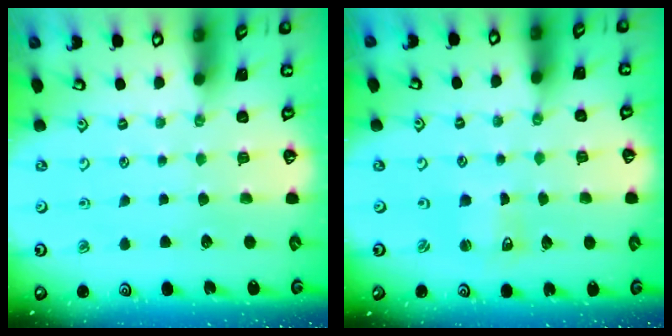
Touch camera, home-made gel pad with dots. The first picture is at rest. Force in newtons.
{"total": 1.5, "press": 1.5, "slide": 0.3}